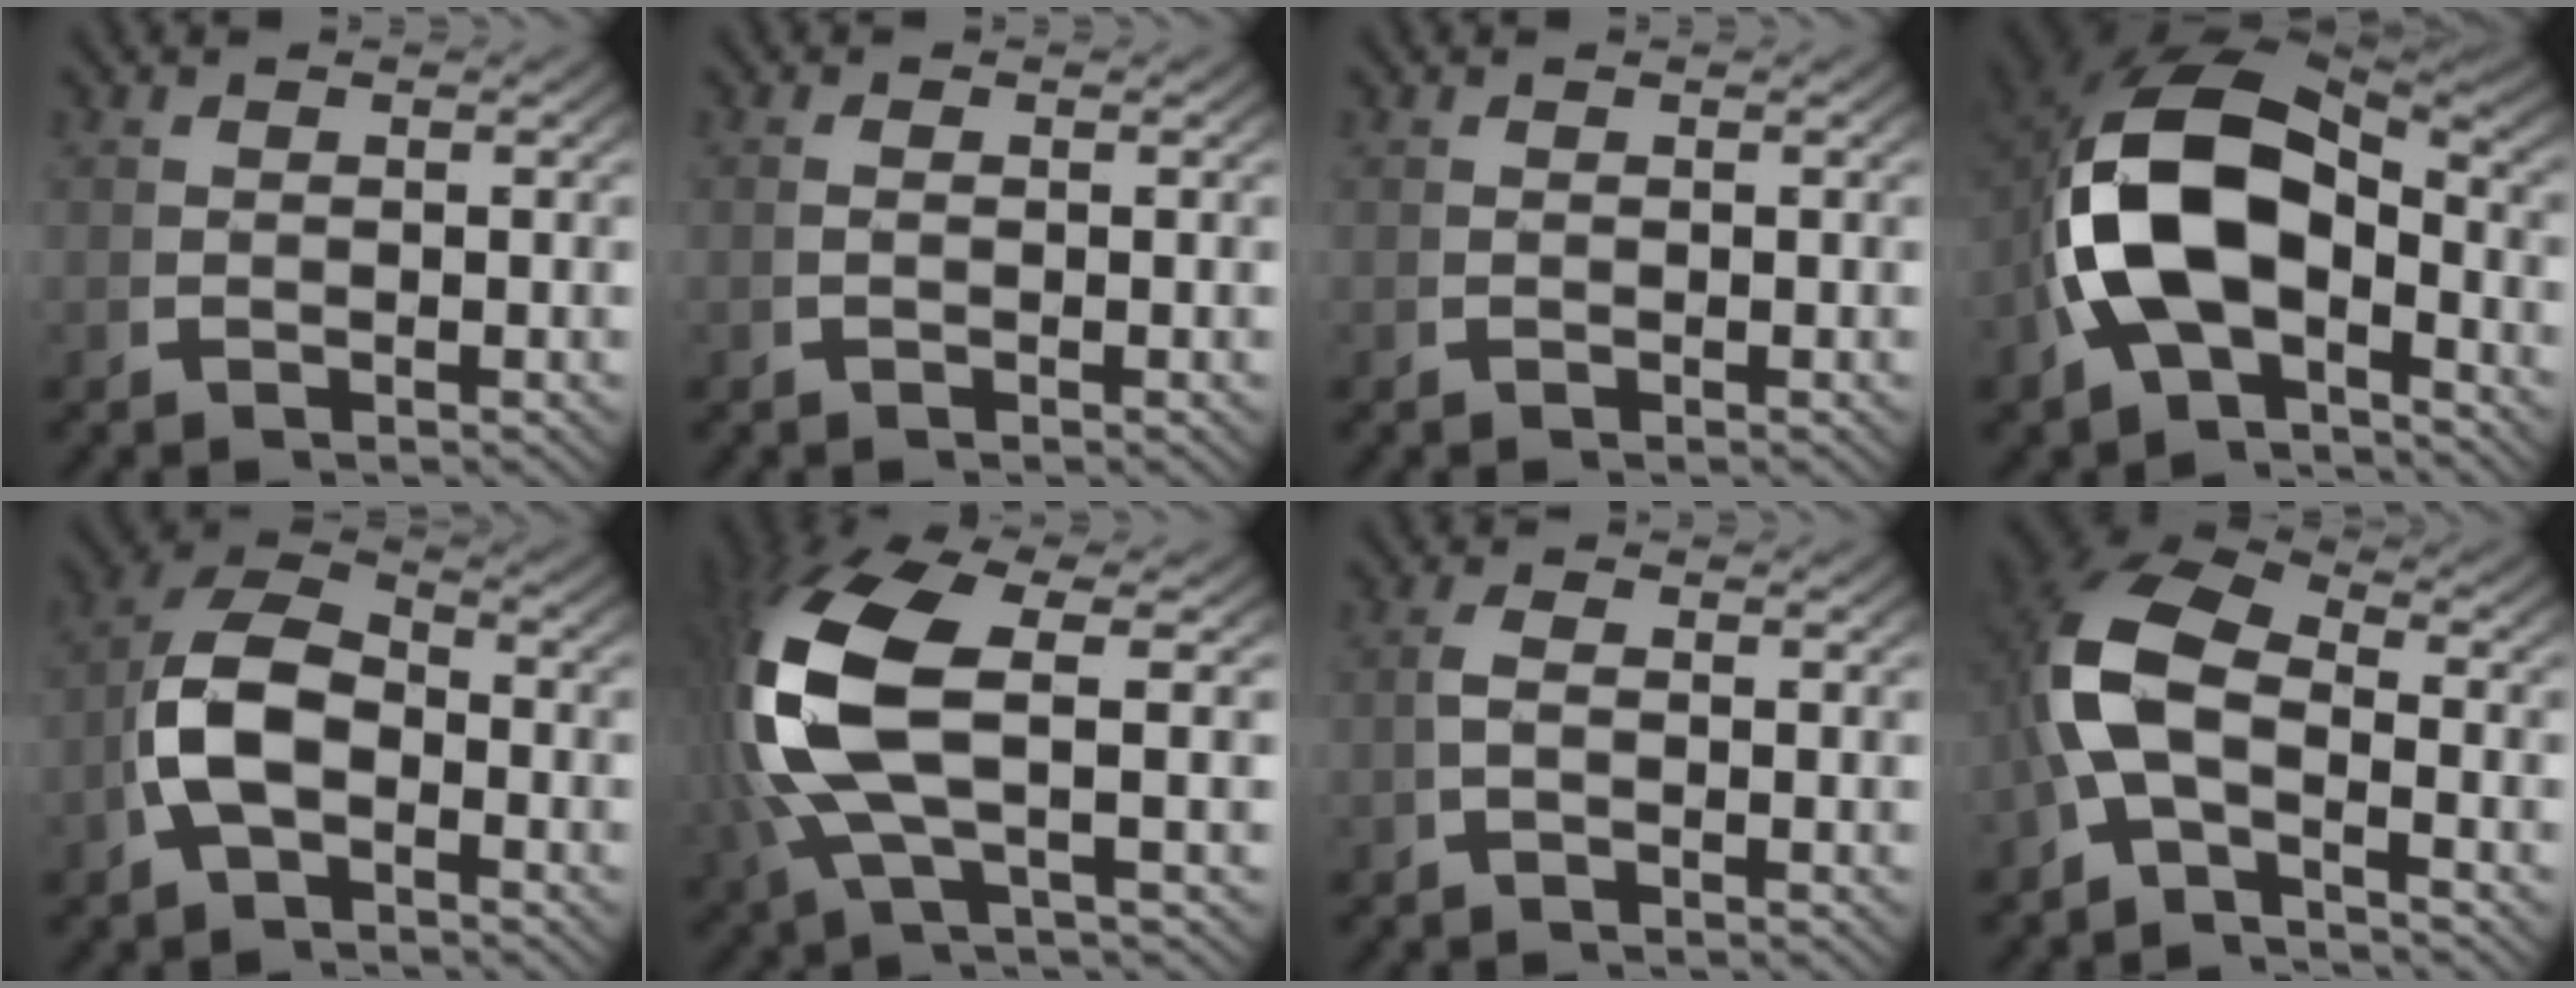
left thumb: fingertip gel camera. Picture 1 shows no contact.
{"total": 0.0}
{"total": 0.0}
{"total": 14.9, "force": [-0.7, 9.8, 11.2], "torque": [-0.244, -0.033, -0.001]}
{"total": 8.4, "force": [-1.3, 6.2, 5.6], "torque": [-0.127, -0.017, -0.025]}
{"total": 12.6, "force": [1.1, 6.1, 11.0], "torque": [-0.262, -0.012, 0.028]}
{"total": 1.3, "force": [-0.2, 0.5, 1.2], "torque": [-0.030, 0.001, -0.007]}
{"total": 10.3, "force": [-0.3, 7.1, 7.5], "torque": [-0.181, -0.017, -0.011]}